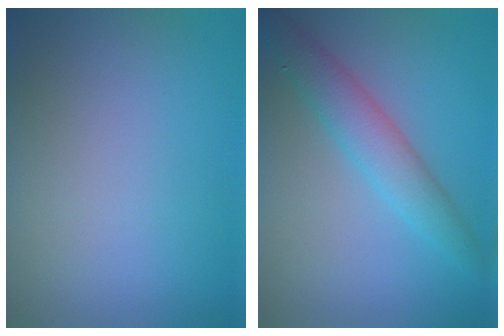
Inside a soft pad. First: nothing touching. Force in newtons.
{"total": 3.8, "press": 3.8, "slide": 0.1}